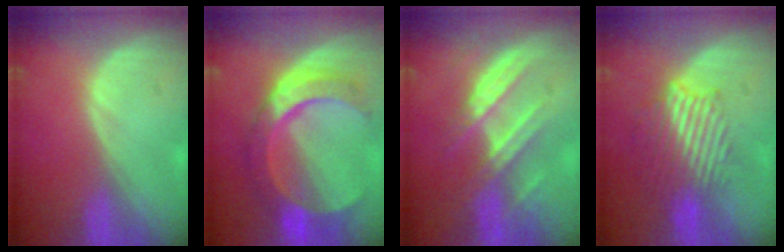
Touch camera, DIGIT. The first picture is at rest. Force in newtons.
{"total": 9.8, "press": 9.8, "slide": 0.9}
{"total": 7.4, "press": 7.2, "slide": 1.9}
{"total": 9.5, "press": 8.1, "slide": 5.1}